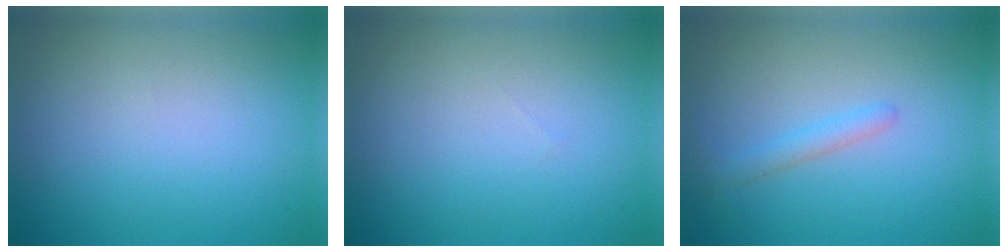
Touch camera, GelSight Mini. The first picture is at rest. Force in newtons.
{"total": 0.0}
{"total": 1.4, "press": 1.4, "slide": 0.0}